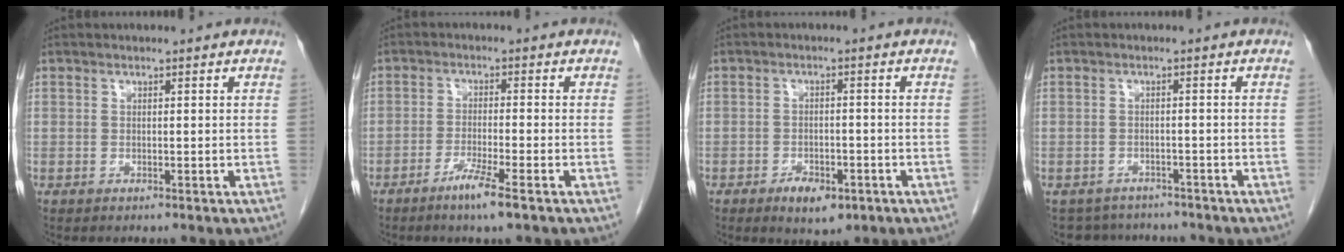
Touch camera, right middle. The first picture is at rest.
{"total": 4.7, "force": [-3.0, -0.3, 3.6], "torque": [-0.070, -0.009, -0.059]}
{"total": 4.9, "force": [-2.7, 2.3, 3.3], "torque": [-0.053, 0.001, -0.034]}
{"total": 5.8, "force": [-5.3, 2.4, 0.1], "torque": [0.004, 0.012, -0.069]}